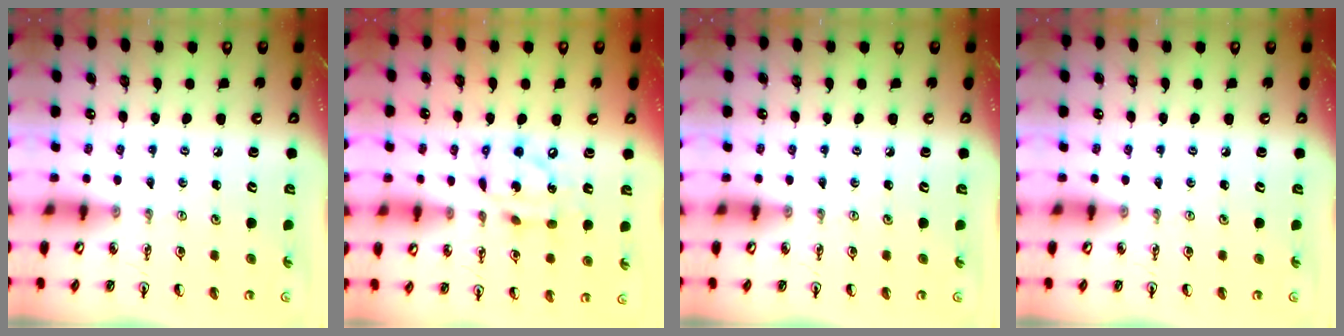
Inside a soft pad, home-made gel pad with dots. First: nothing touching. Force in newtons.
{"total": 11.9, "press": 11.8, "slide": 0.7}
{"total": 0.0}
{"total": 0.0}